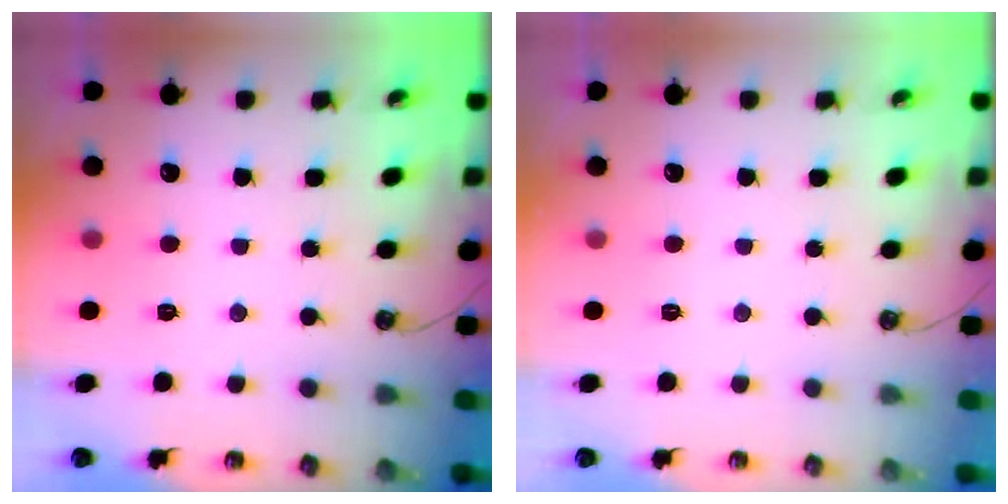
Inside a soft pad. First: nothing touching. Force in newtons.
{"total": 0.0}